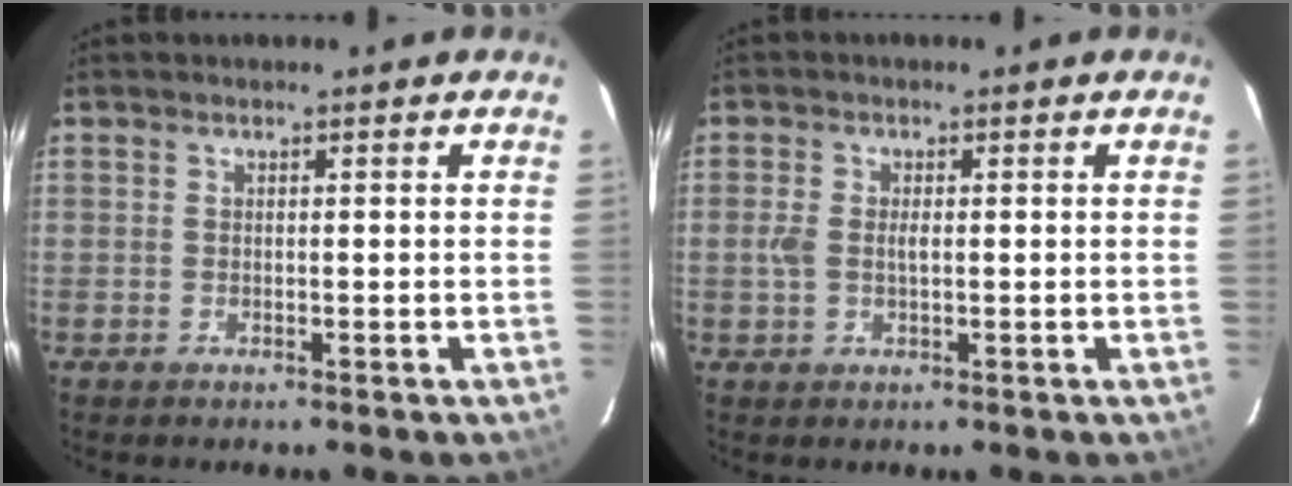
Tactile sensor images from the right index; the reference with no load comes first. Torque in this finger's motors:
{"motor_torque": [-0.05, 0.09, 0.05, 0.05]}